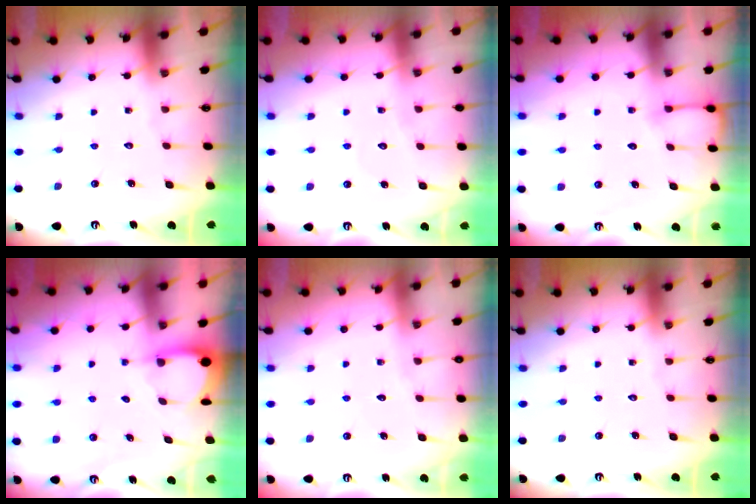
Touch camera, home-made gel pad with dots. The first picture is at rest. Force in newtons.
{"total": 3.7, "press": 3.7, "slide": 0.3}
{"total": 6.6, "press": 6.6, "slide": 0.5}
{"total": 3.9, "press": 3.9, "slide": 0.4}
{"total": 3.5, "press": 3.5, "slide": 0.5}
{"total": 0.0}